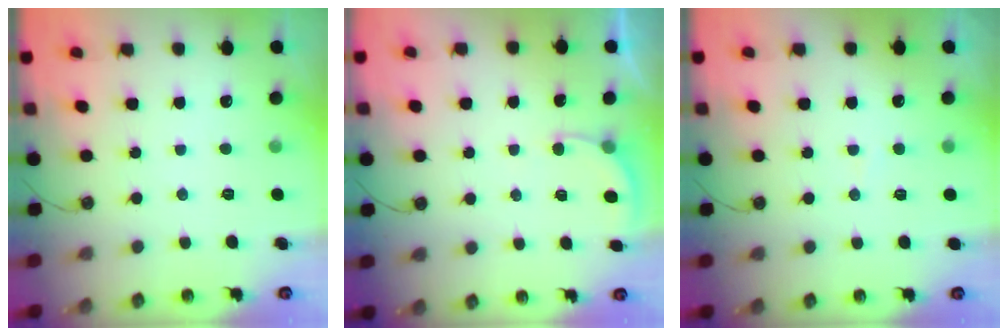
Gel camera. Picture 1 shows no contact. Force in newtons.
{"total": 3.5, "press": 3.4, "slide": 0.3}
{"total": 5.3, "press": 5.3, "slide": 0.4}